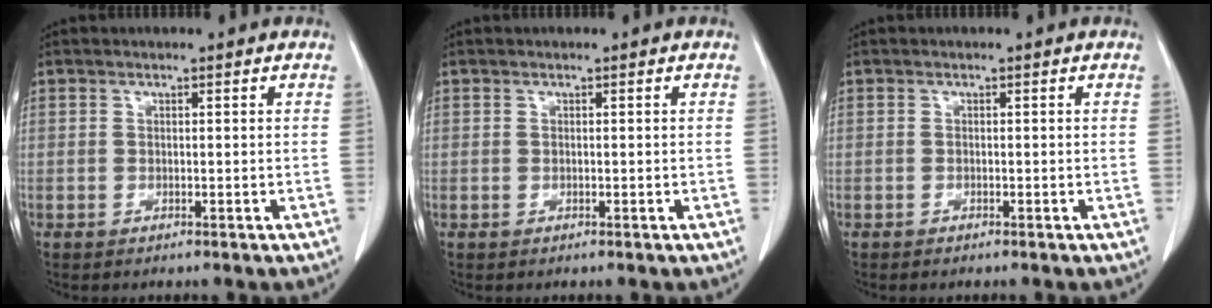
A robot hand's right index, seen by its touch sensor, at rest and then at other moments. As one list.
[{"total": 0.0}, {"total": 0.6, "force": [-0.4, 0.3, 0.3], "torque": [-0.009, 0.000, -0.007]}]